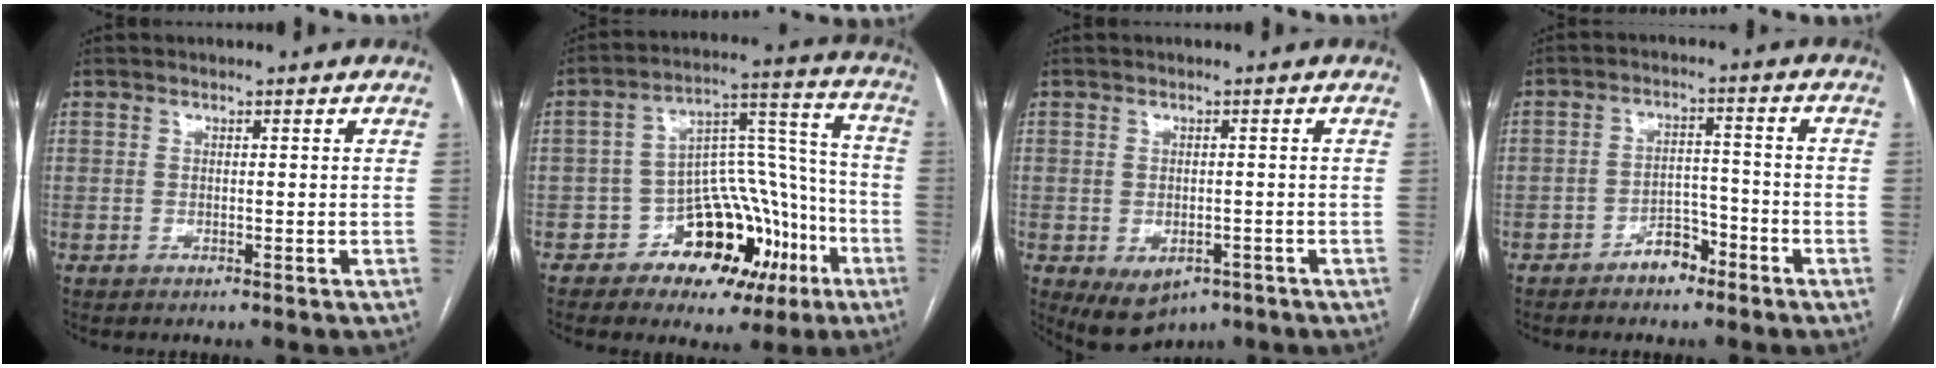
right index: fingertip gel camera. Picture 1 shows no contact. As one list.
[{"total": 14.8, "force": [-7.7, 9.5, 8.4], "torque": [-0.091, 0.062, -0.104]}, {"total": 5.9, "force": [-3.0, 4.0, 3.2], "torque": [-0.051, -0.003, -0.032]}, {"total": 4.6, "force": [-3.3, 2.6, 2.0], "torque": [-0.028, 0.015, -0.054]}]